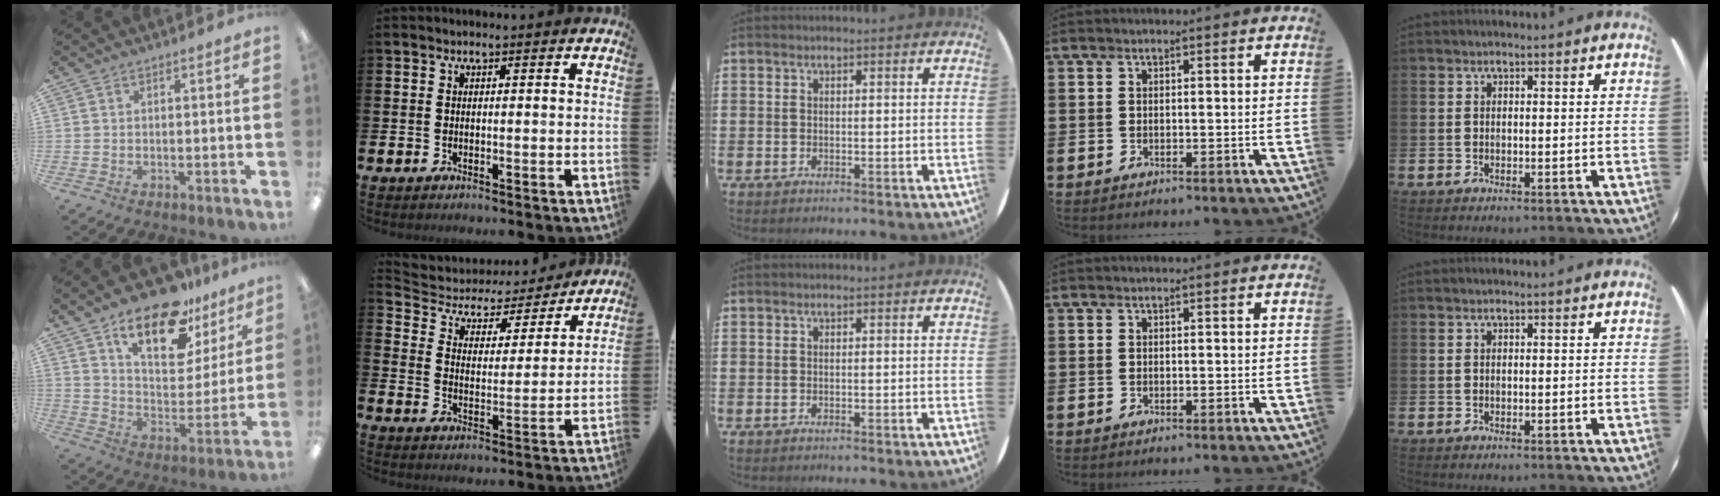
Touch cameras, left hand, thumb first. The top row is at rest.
{"thumb": {"total": 18.6, "force": [12.9, 8.2, 10.5], "torque": [-0.169, -0.073, 0.222]}, "index": {"total": 4.7, "force": [3.8, 2.5, 1.0], "torque": [-0.051, -0.028, 0.058]}}